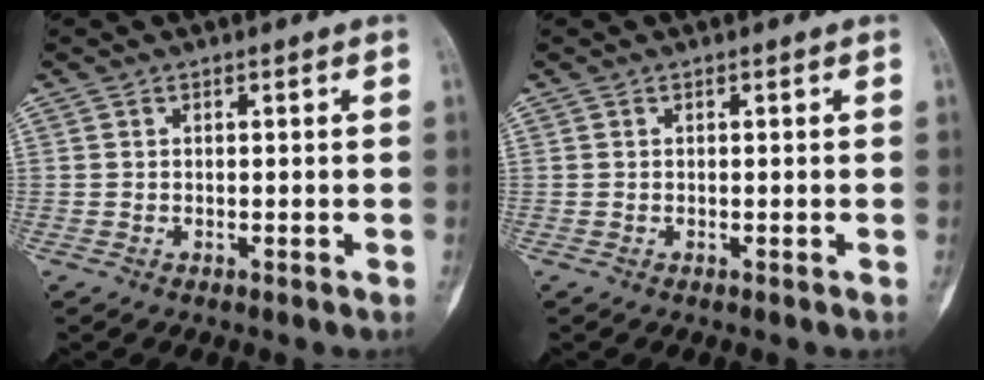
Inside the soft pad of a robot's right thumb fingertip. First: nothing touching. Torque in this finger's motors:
{"motor_torque": [0.00, 0.00, 0.01, -0.01, 0.00]}